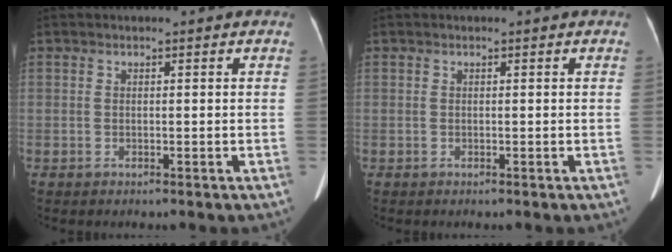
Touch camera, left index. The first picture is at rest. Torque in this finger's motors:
{"motor_torque": [0.06, -0.02, 0.01, 0.01]}